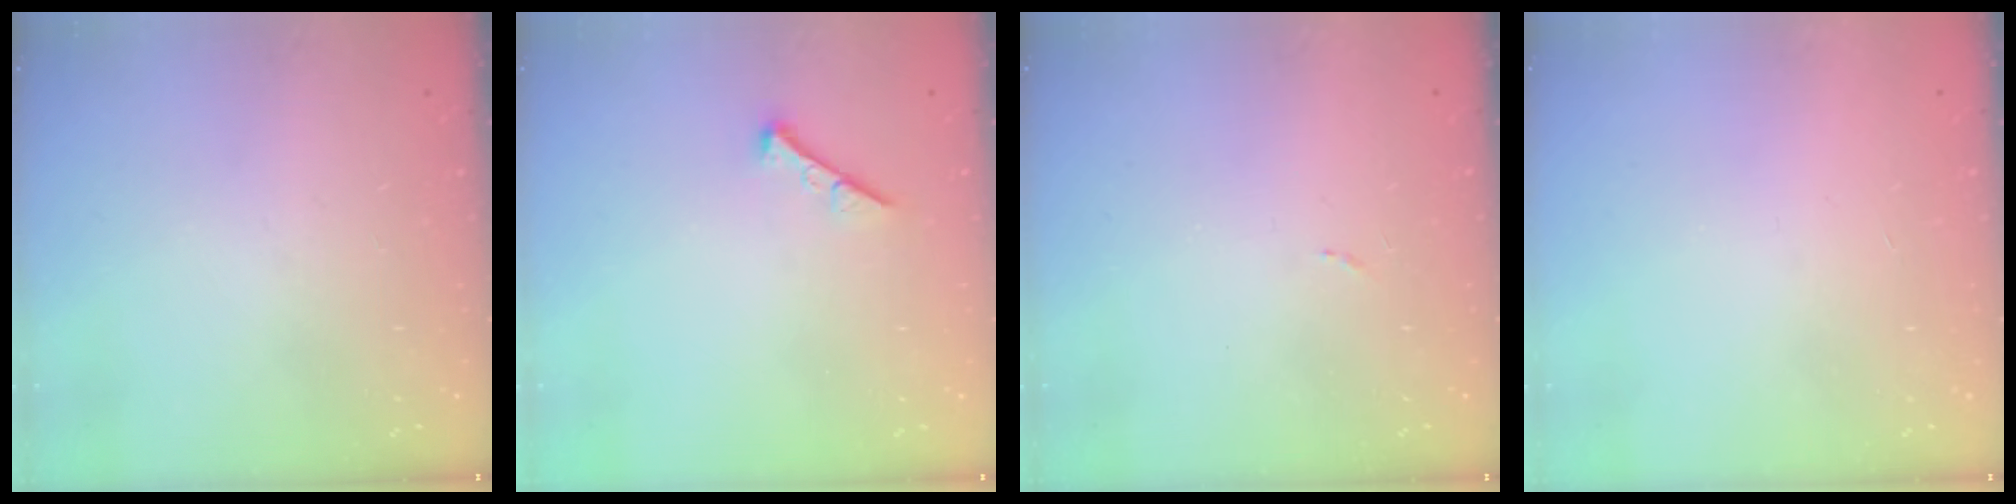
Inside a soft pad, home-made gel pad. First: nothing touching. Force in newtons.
{"total": 0.0}
{"total": 4.2, "press": 4.1, "slide": 0.7}
{"total": 1.7, "press": 1.7, "slide": 0.1}